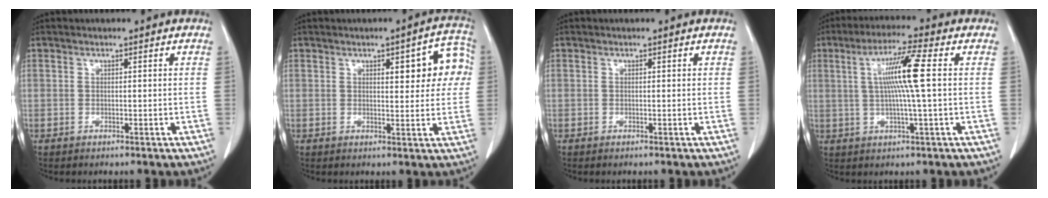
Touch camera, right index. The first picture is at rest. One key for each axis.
{"total": 8.0, "fx": 2.1, "fy": 2.6, "fz": 7.3, "tx": -0.078, "ty": 0.021, "tz": 0.021}
{"total": 0.0}
{"total": 8.8, "fx": 1.2, "fy": -0.9, "fz": 8.7, "tx": -0.160, "ty": 0.004, "tz": 0.022}